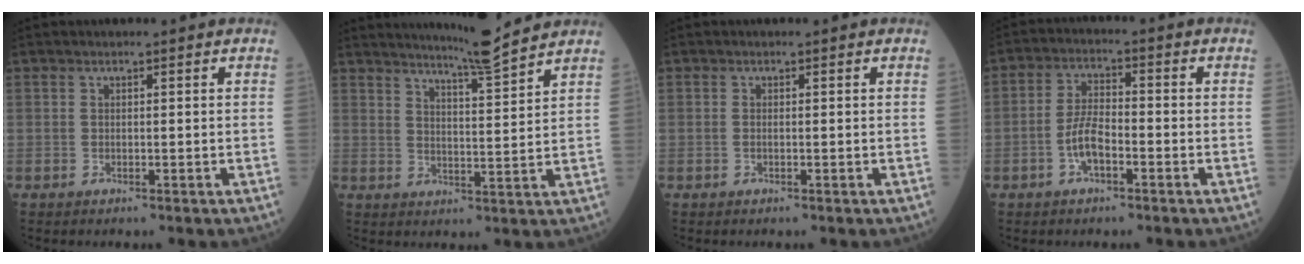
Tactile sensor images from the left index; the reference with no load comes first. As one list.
[{"total": 7.5, "force": [7.1, -1.1, 2.3], "torque": [-0.052, -0.013, 0.110]}, {"total": 0.0}, {"total": 5.1, "force": [-2.2, 1.8, 4.2], "torque": [-0.088, 0.009, -0.044]}]